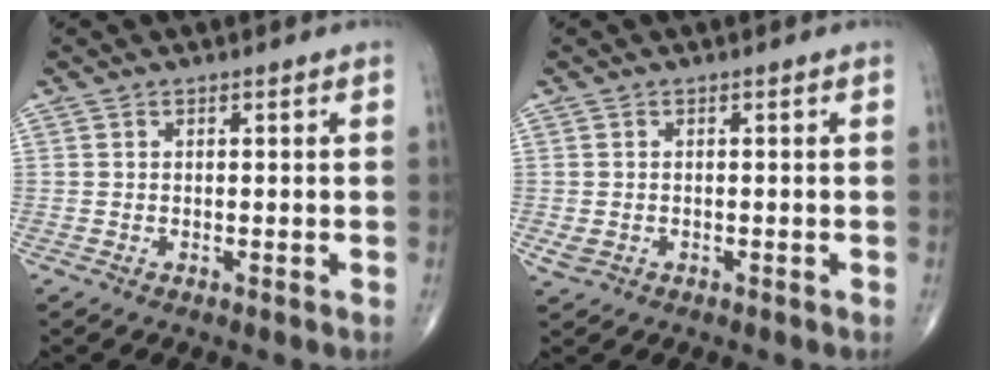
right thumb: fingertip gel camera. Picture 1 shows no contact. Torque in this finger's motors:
{"motor_torque": [0.26, 0.48, -0.24, -0.25, -0.01]}